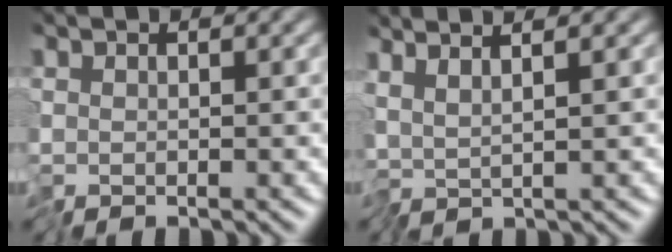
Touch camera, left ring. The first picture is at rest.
{"total": 2.4, "force": [1.4, -0.1, 2.0], "torque": [-0.037, 0.011, 0.019]}